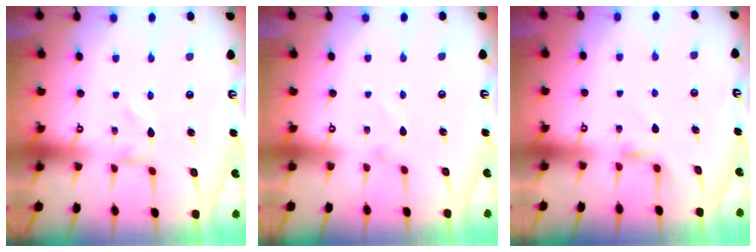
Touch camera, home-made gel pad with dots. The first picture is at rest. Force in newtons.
{"total": 1.1, "press": 1.1, "slide": 0.1}
{"total": 3.0, "press": 2.9, "slide": 0.5}